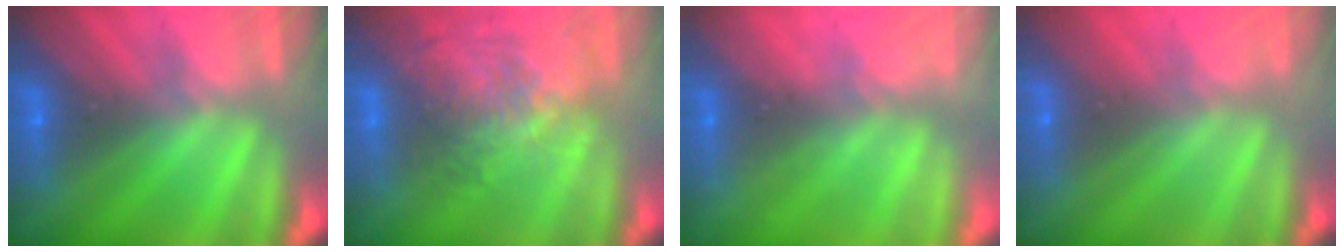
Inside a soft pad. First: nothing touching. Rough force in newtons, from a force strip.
{"total": 3.5}
{"total": 2.0}
{"total": 2.8}